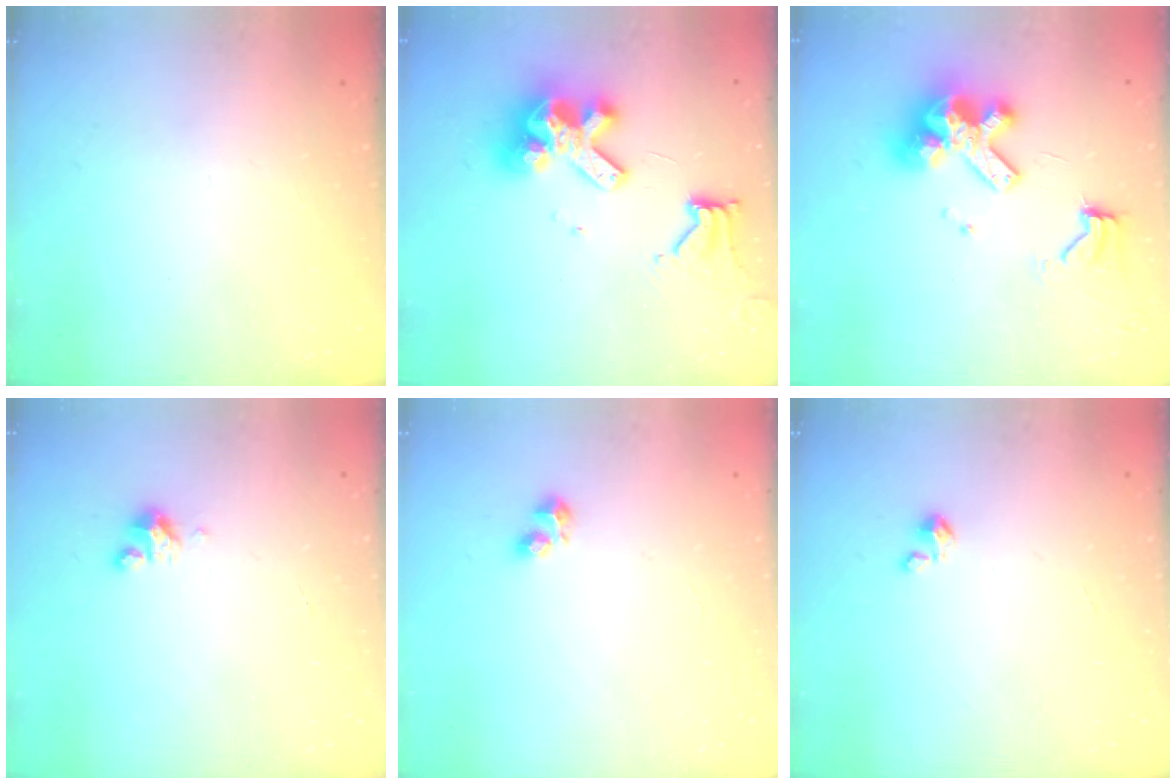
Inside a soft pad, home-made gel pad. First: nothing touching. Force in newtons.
{"total": 14.7, "press": 14.5, "slide": 1.8}
{"total": 14.1, "press": 14.0, "slide": 1.8}
{"total": 2.8, "press": 2.8, "slide": 0.2}
{"total": 3.8, "press": 3.8, "slide": 0.7}
{"total": 1.5, "press": 1.5, "slide": 0.1}